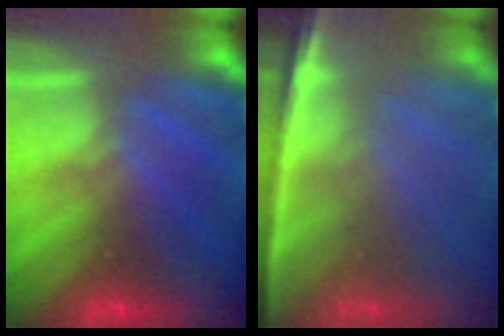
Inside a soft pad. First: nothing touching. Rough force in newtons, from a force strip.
{"total": 7.4}